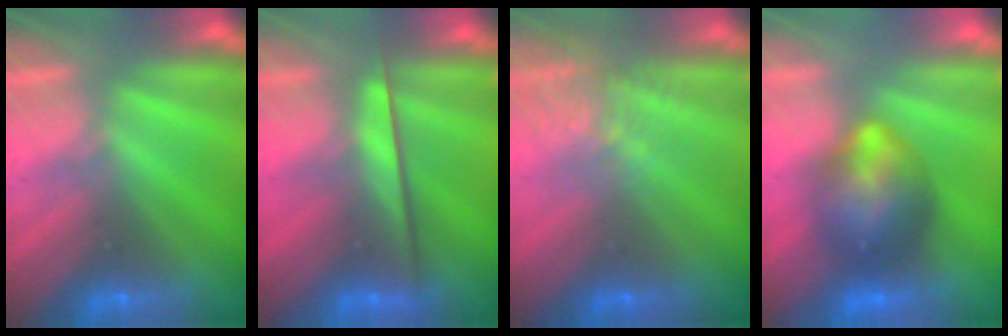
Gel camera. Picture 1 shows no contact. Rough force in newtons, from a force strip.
{"total": 2.4}
{"total": 2.8}
{"total": 10.7}